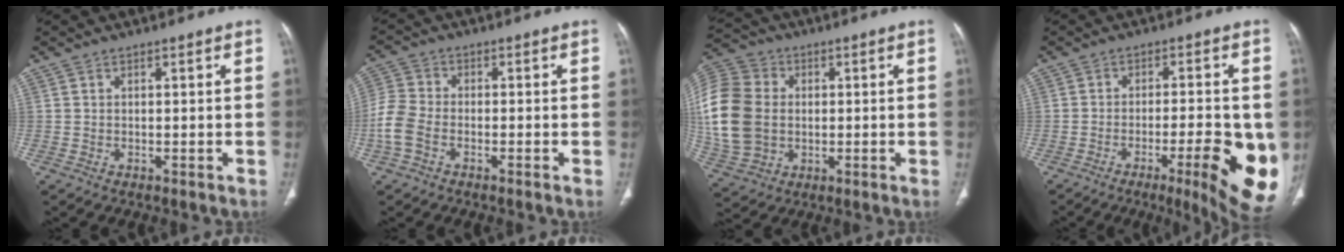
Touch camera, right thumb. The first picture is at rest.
{"total": 5.9, "force": [-2.1, 3.8, 3.9], "torque": [-0.099, 0.009, -0.056]}
{"total": 21.4, "force": [0.9, 17.2, 12.8], "torque": [-0.302, 0.020, 0.026]}
{"total": 14.5, "force": [-4.1, 3.4, 13.5], "torque": [-0.148, -0.008, -0.048]}